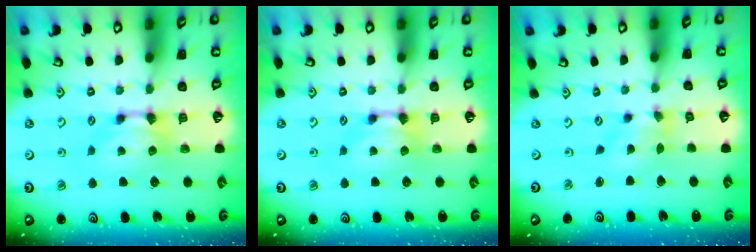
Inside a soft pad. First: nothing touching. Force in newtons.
{"total": 0.0}
{"total": 1.2, "press": 0.3, "slide": 1.2}